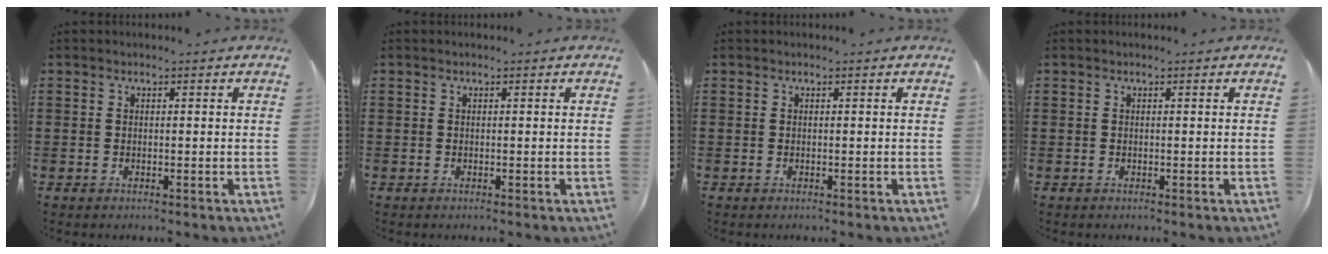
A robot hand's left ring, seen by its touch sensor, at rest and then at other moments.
{"total": 0.0}
{"total": 0.0}
{"total": 0.0}